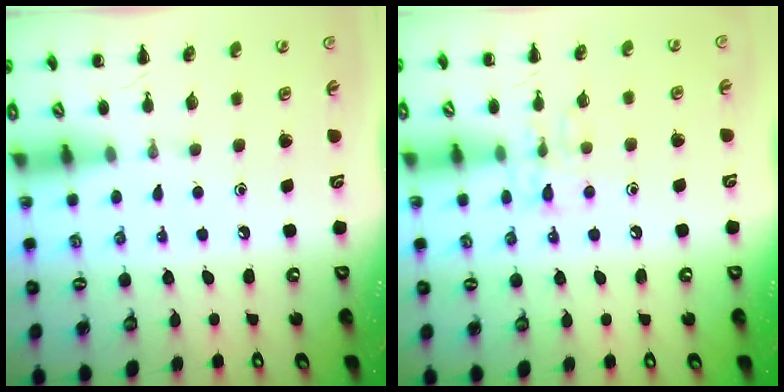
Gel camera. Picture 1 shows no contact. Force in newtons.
{"total": 7.4, "press": 7.3, "slide": 0.9}